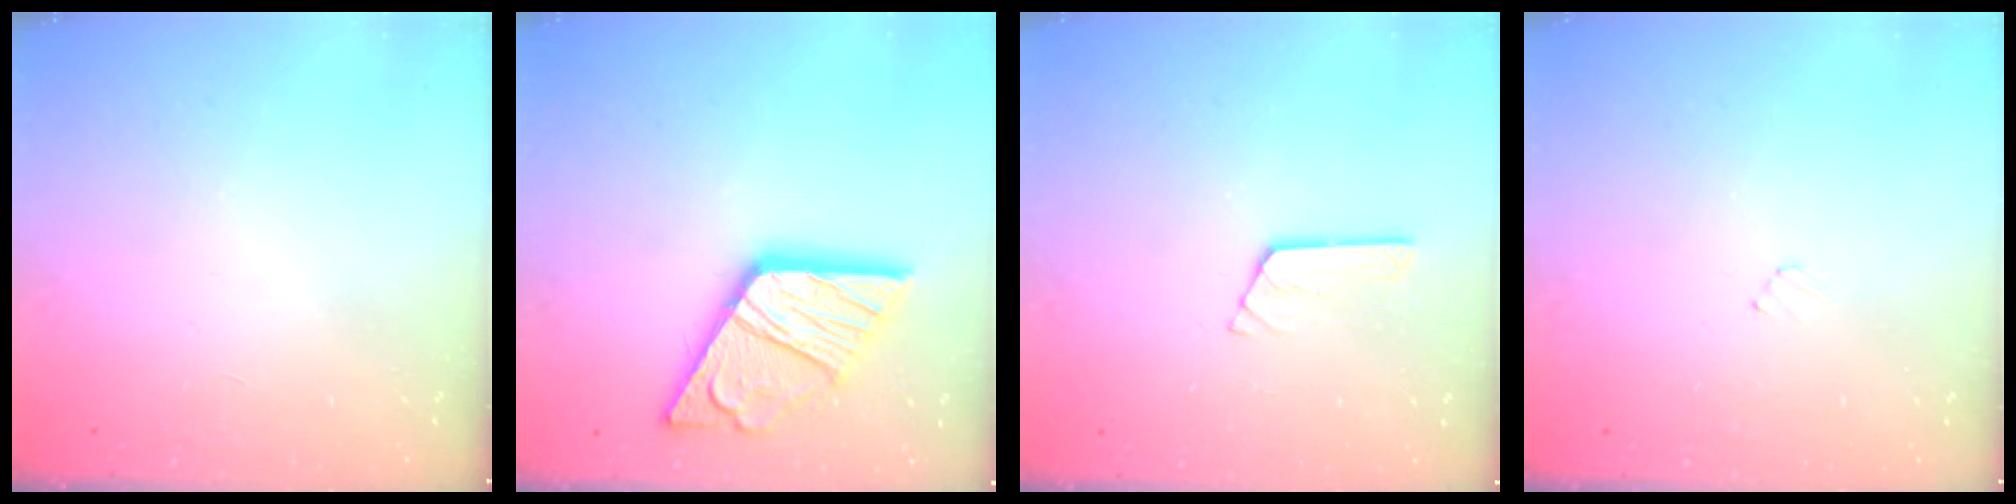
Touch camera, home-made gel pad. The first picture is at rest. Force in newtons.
{"total": 20.8, "press": 20.7, "slide": 2.2}
{"total": 2.6, "press": 2.6, "slide": 0.3}
{"total": 3.2, "press": 3.2, "slide": 0.4}